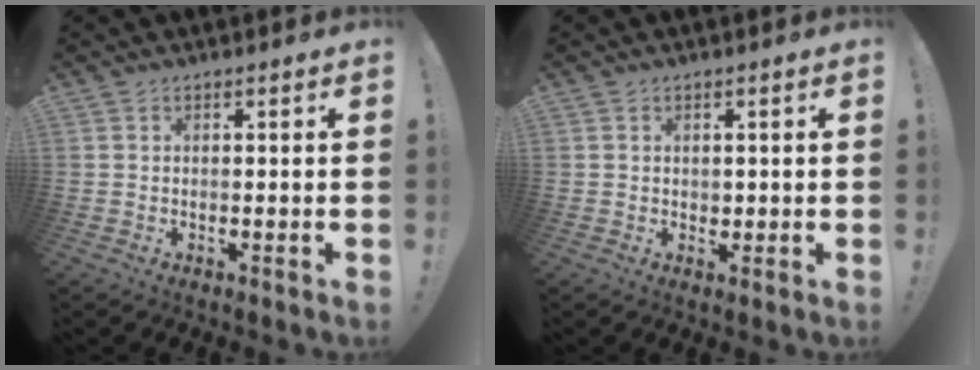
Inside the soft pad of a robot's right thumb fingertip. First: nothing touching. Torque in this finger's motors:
{"motor_torque": [-0.14, -0.05, -0.17, -0.07, -0.01]}